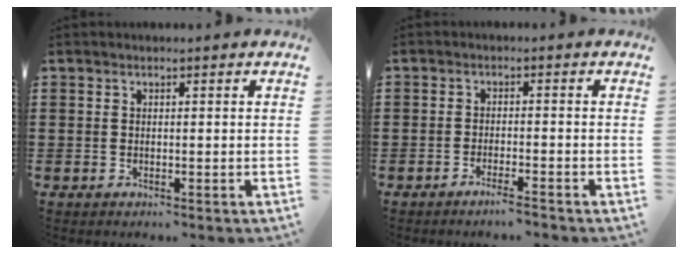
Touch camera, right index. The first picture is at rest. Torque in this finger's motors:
{"motor_torque": [1.23, 0.91, 0.06, 0.03]}